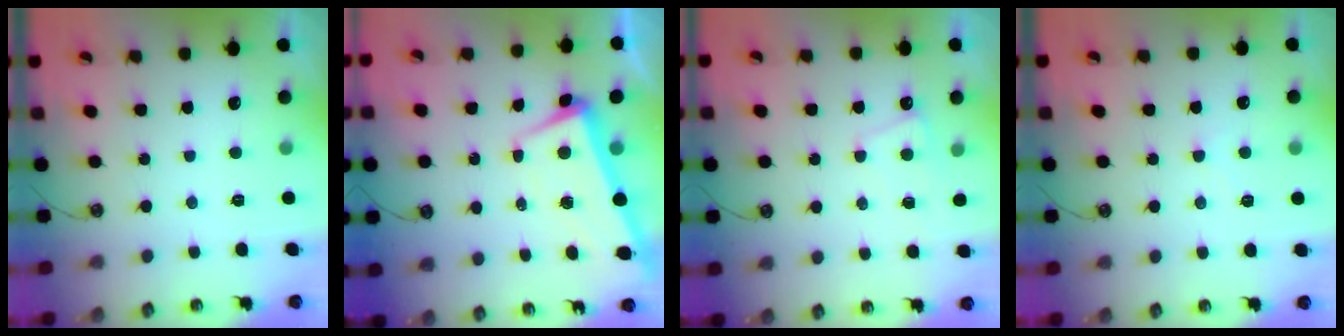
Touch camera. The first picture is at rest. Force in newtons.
{"total": 1.7, "press": 1.0, "slide": 1.4}
{"total": 1.6, "press": 1.5, "slide": 0.4}
{"total": 1.0, "press": 1.0, "slide": 0.3}